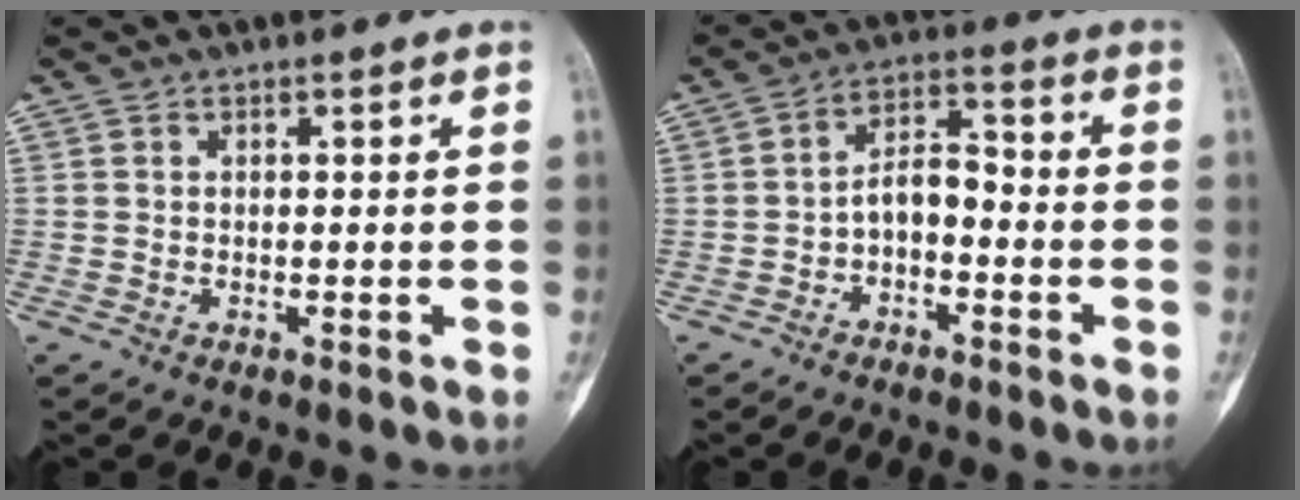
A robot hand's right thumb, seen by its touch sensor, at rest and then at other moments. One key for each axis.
{"total": 5.9, "fx": -2.2, "fy": 3.5, "fz": 4.3, "tx": -0.065, "ty": 0.041, "tz": -0.047}